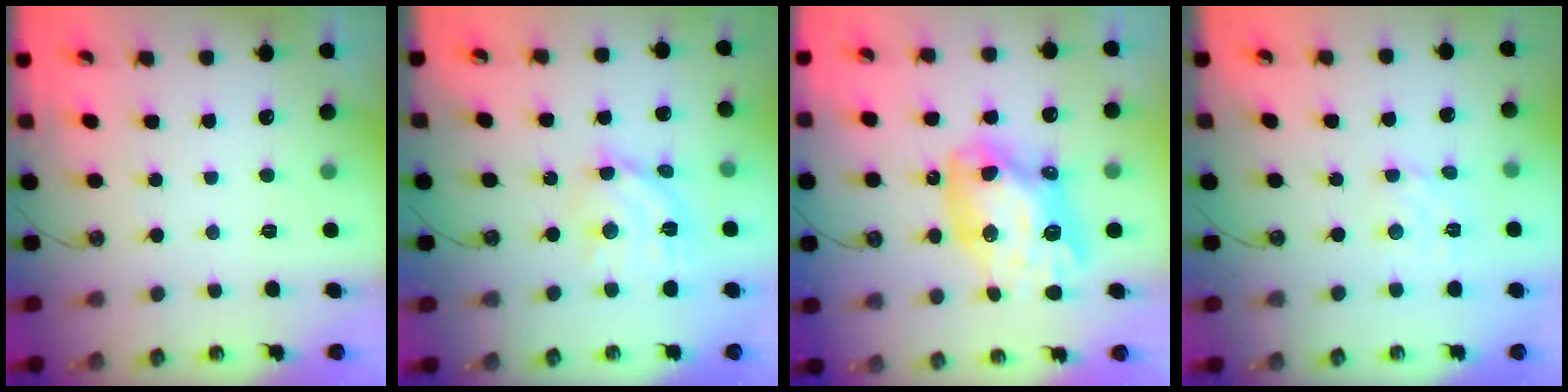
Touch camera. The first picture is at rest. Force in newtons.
{"total": 12.7, "press": 12.6, "slide": 1.1}
{"total": 15.1, "press": 15.0, "slide": 2.1}
{"total": 2.9, "press": 2.8, "slide": 0.3}